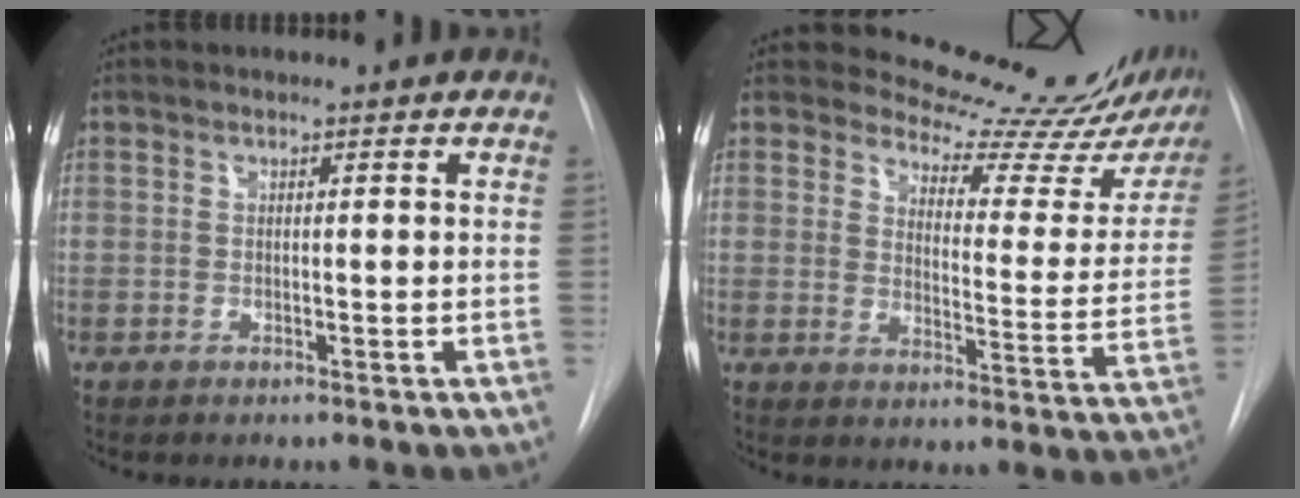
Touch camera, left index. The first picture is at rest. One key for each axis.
{"total": 16.8, "fx": 16.0, "fy": 3.0, "fz": 4.4, "tx": -0.044, "ty": -0.094, "tz": 0.175}